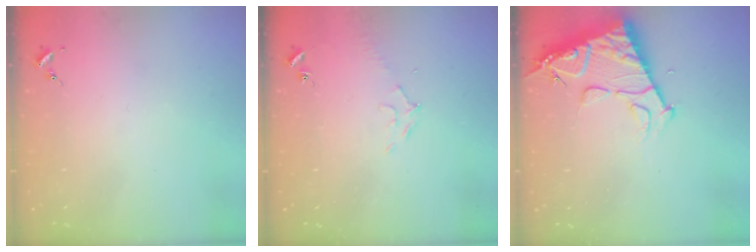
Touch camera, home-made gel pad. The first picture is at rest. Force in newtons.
{"total": 6.6, "press": 6.6, "slide": 0.8}
{"total": 13.0, "press": 12.9, "slide": 1.3}